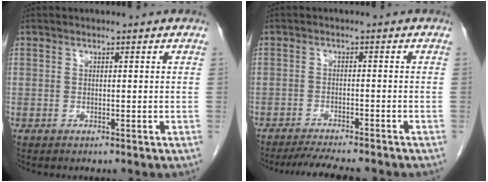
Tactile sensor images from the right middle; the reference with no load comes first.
{"total": 8.4, "force": [-7.6, 0.7, 3.5], "torque": [-0.049, -0.013, -0.115]}